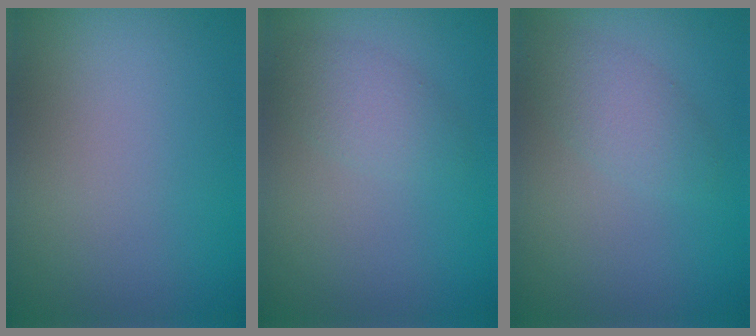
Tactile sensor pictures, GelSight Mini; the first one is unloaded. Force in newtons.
{"total": 2.3, "press": 2.3, "slide": 0.1}
{"total": 2.5, "press": 2.5, "slide": 0.1}